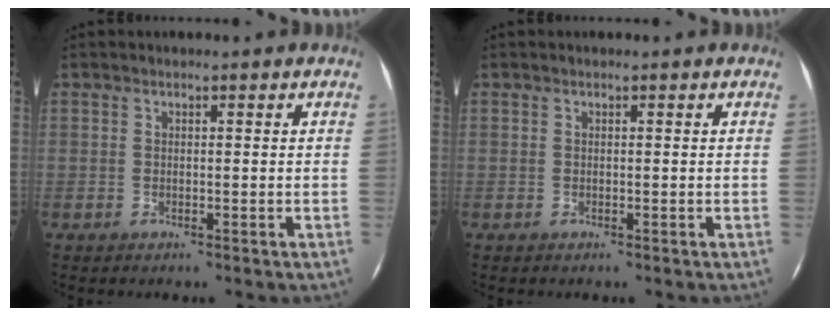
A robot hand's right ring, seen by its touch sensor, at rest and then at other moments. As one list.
[{"total": 0.0}]